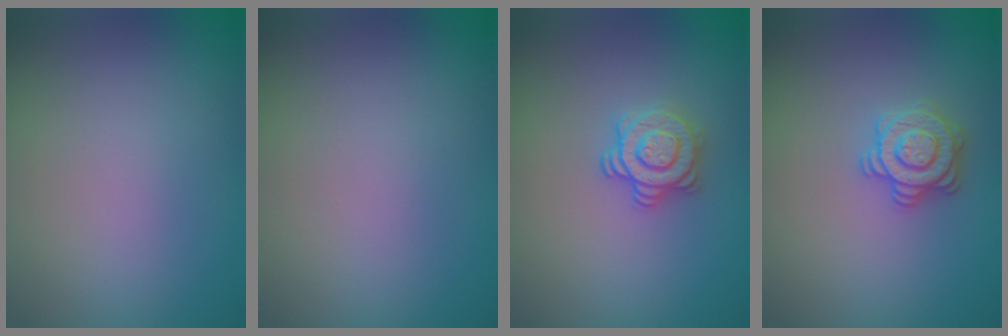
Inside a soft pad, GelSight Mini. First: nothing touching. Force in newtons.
{"total": 0.0}
{"total": 2.8, "press": 2.7, "slide": 0.7}
{"total": 2.9, "press": 2.8, "slide": 0.6}